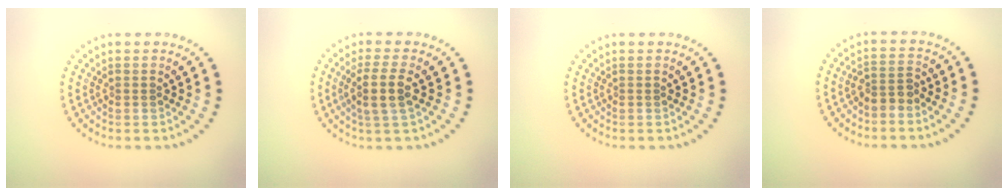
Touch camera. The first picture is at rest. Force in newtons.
{"total": 2.8, "press": 2.5, "slide": 1.2}
{"total": 0.0}
{"total": 2.1, "press": 1.7, "slide": 1.2}